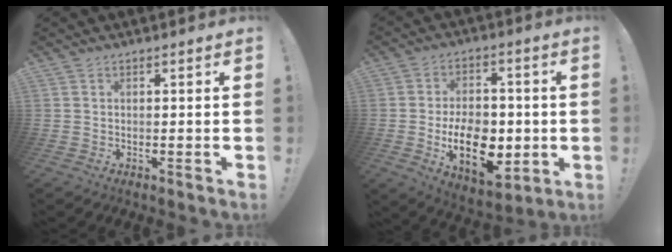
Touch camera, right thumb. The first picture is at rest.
{"total": 16.8, "force": [-3.7, 10.9, 12.2], "torque": [-0.193, 0.007, -0.060]}